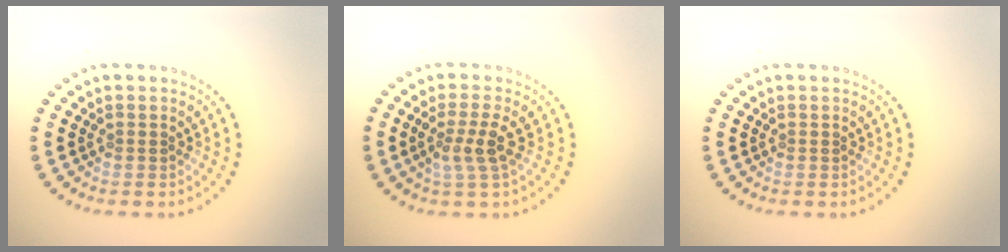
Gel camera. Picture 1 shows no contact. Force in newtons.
{"total": 2.6, "press": 2.0, "slide": 1.6}
{"total": 0.0}